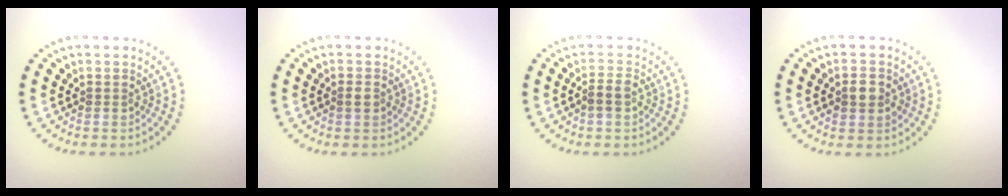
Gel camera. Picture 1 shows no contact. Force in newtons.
{"total": 1.0, "press": 1.0, "slide": 0.2}
{"total": 1.7, "press": 1.4, "slide": 0.8}
{"total": 2.5, "press": 2.5, "slide": 0.3}